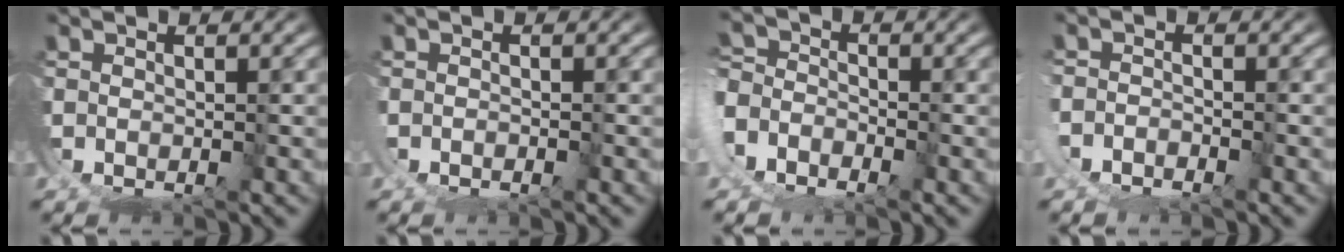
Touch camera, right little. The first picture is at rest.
{"total": 0.5, "force": [-0.1, -0.5, 0.0], "torque": [0.008, 0.002, -0.003]}
{"total": 4.2, "force": [-2.1, 3.6, 0.0], "torque": [-0.023, -0.007, -0.045]}
{"total": 1.9, "force": [-1.8, 0.6, -0.3], "torque": [0.009, 0.000, -0.033]}